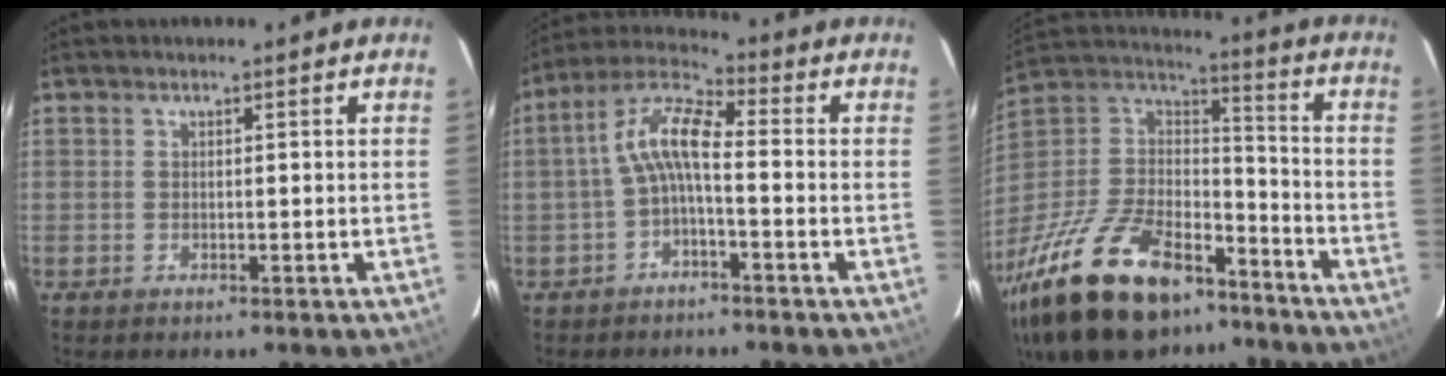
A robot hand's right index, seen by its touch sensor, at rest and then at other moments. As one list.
[{"total": 7.5, "force": [-1.6, 1.9, 7.1], "torque": [-0.160, 0.022, -0.034]}, {"total": 32.4, "force": [-21.9, 15.2, 18.3], "torque": [-0.385, -0.007, -0.350]}]